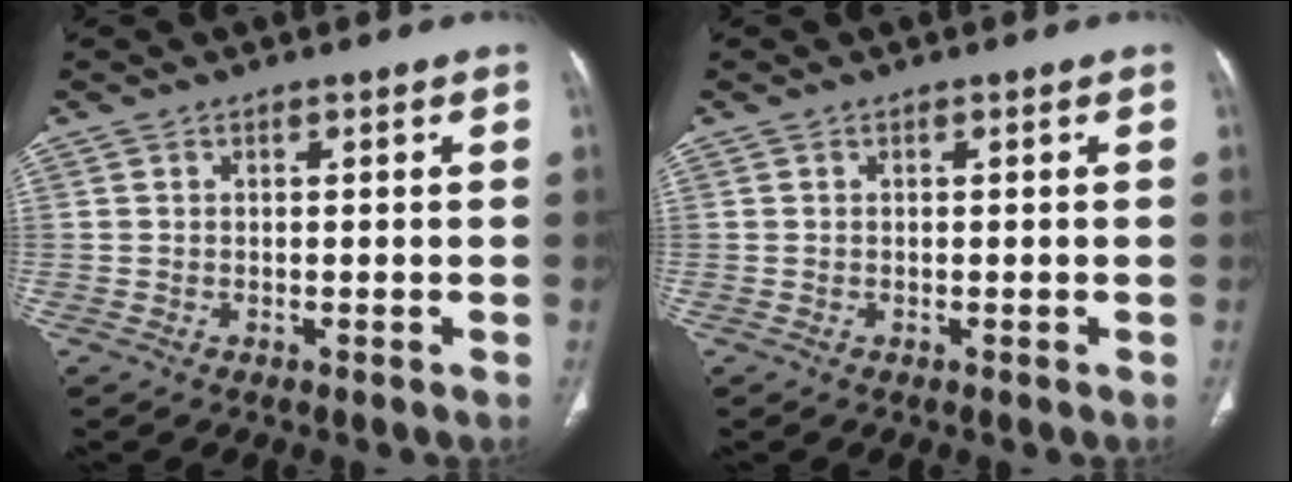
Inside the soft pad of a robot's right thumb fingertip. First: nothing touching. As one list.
[{"total": 0.0}]